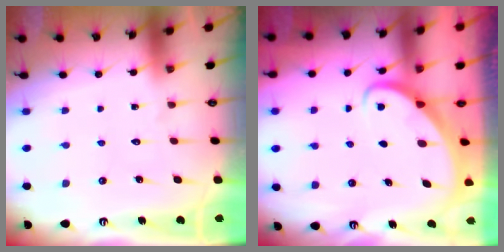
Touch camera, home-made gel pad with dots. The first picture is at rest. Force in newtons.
{"total": 2.2, "press": 2.2, "slide": 0.2}